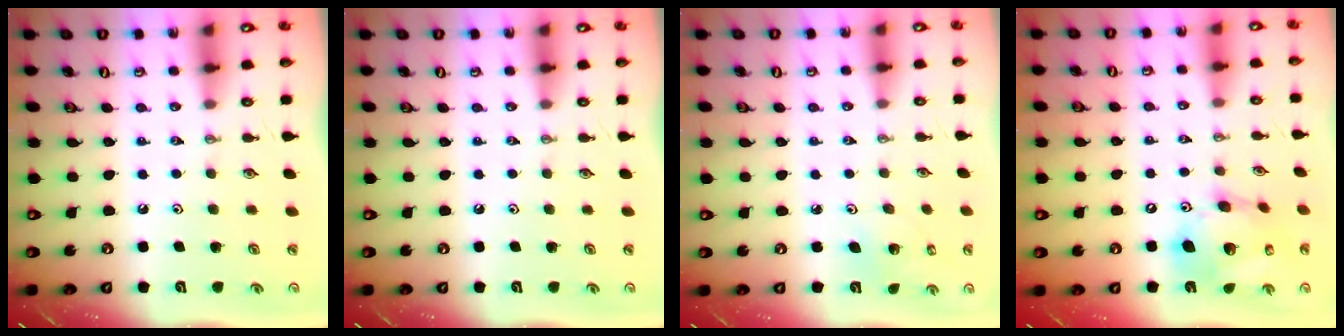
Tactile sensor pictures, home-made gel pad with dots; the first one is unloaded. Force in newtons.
{"total": 0.0}
{"total": 2.1, "press": 2.1, "slide": 0.1}
{"total": 17.2, "press": 17.0, "slide": 3.2}